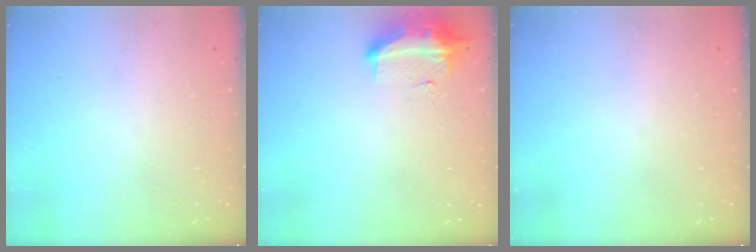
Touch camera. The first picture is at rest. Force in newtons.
{"total": 19.3, "press": 12.1, "slide": 15.1}
{"total": 0.0}